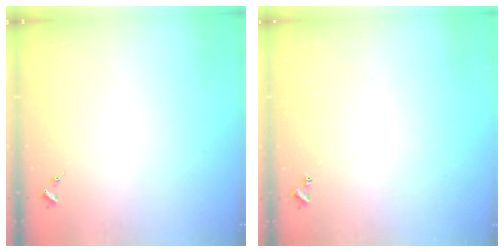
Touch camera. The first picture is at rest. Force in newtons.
{"total": 0.9, "press": 0.9, "slide": 0.2}